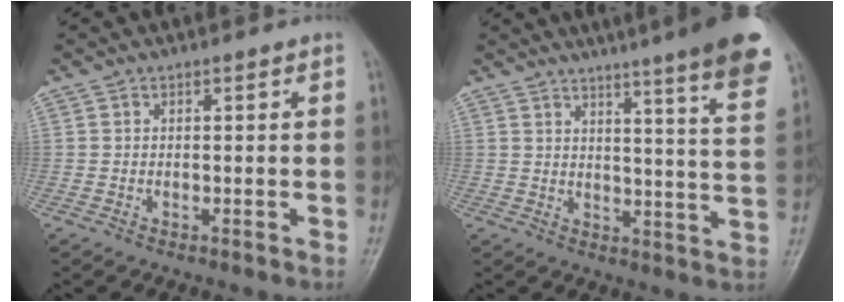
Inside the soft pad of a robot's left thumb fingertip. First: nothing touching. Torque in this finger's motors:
{"motor_torque": [2.62, 1.12, 1.43, -1.34, 0.08]}